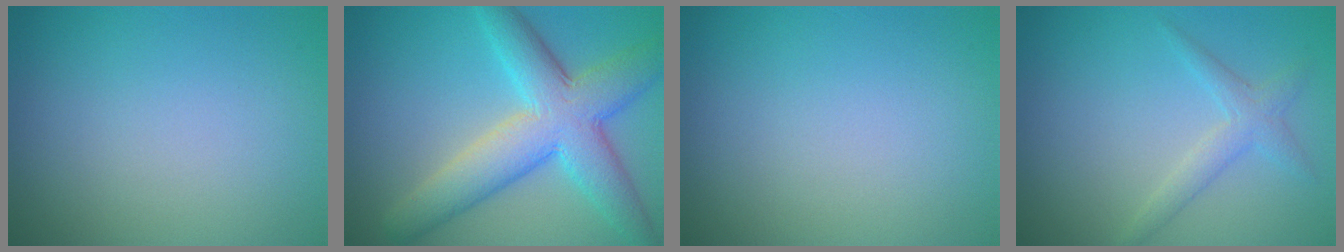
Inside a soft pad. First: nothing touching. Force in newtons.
{"total": 8.3, "press": 8.3, "slide": 0.2}
{"total": 0.0}
{"total": 2.0, "press": 2.0, "slide": 0.1}